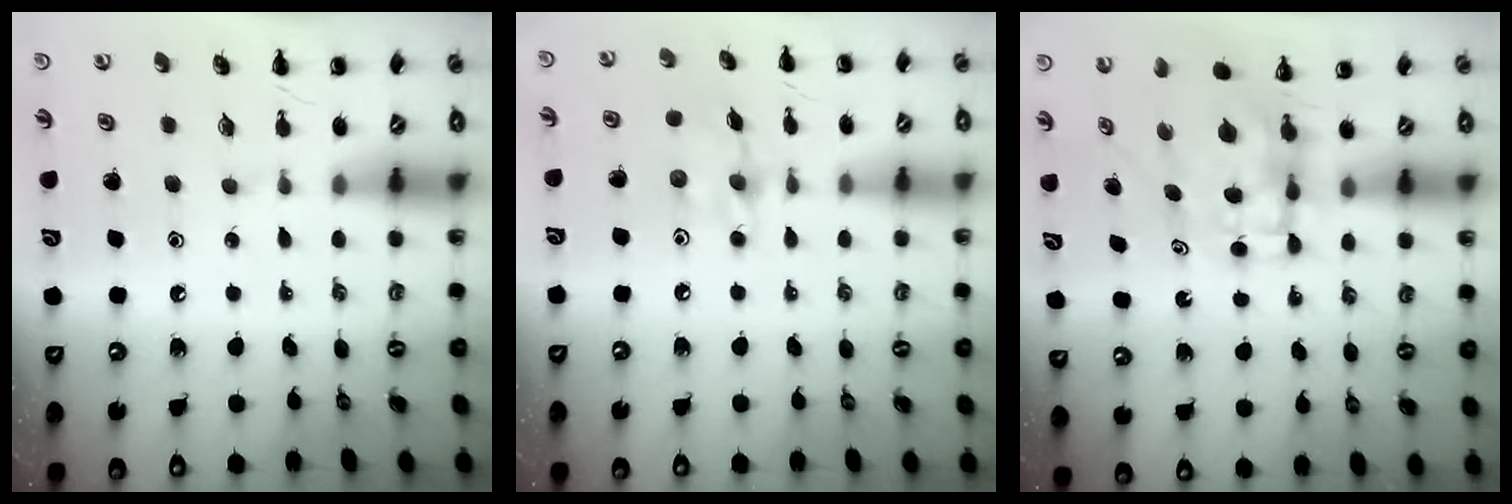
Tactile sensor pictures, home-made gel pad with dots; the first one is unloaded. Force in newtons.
{"total": 6.5, "press": 6.5, "slide": 1.0}
{"total": 5.1, "press": 5.1, "slide": 0.4}